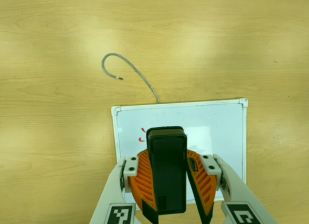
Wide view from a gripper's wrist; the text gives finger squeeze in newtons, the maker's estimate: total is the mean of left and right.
{"total": 10.5, "left": 10.4, "right": 10.5}